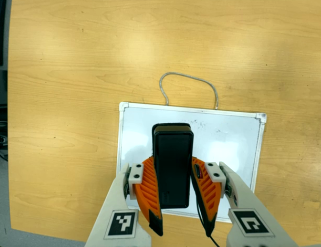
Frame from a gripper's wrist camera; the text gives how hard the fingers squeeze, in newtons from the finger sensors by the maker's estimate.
{"total": 5.8, "left": 5.0, "right": 6.5}